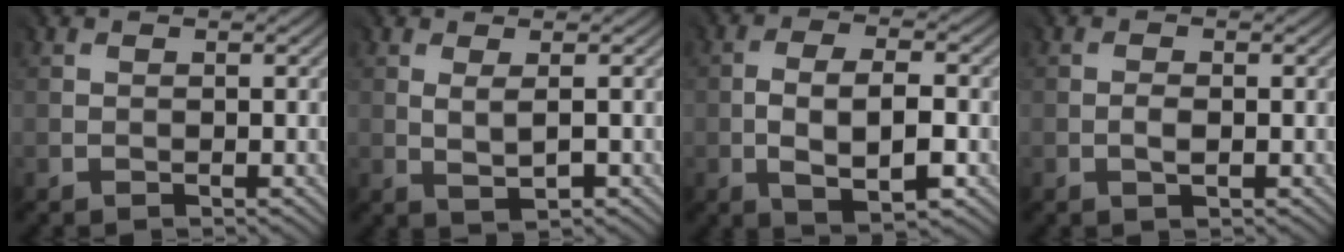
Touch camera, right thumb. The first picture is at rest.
{"total": 1.7, "force": [0.3, 0.4, 1.6], "torque": [-0.036, -0.004, 0.013]}
{"total": 6.4, "force": [-1.6, 2.8, 5.5], "torque": [-0.104, -0.006, -0.026]}
{"total": 0.9, "force": [-0.5, 0.4, 0.7], "torque": [-0.014, -0.003, -0.006]}